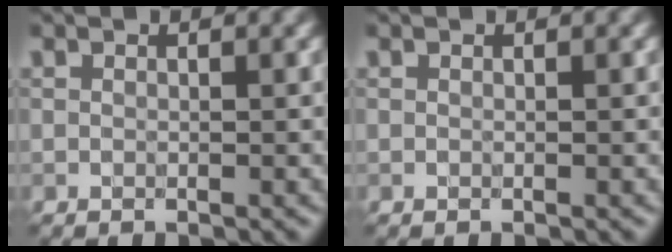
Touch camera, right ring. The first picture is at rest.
{"total": 0.0}